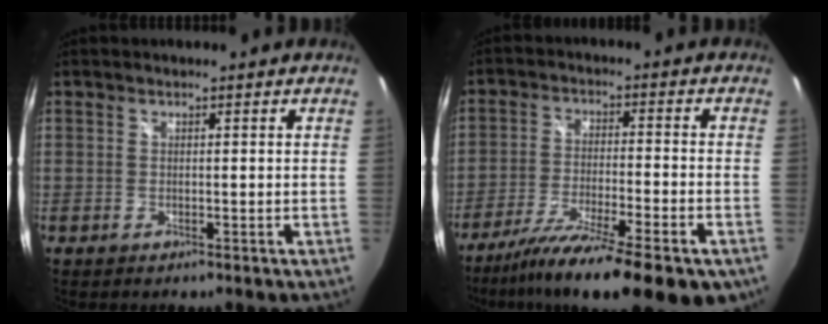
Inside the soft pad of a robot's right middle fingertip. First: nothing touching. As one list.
[{"total": 17.8, "force": [-12.9, 2.8, 11.9], "torque": [-0.210, -0.043, -0.205]}]